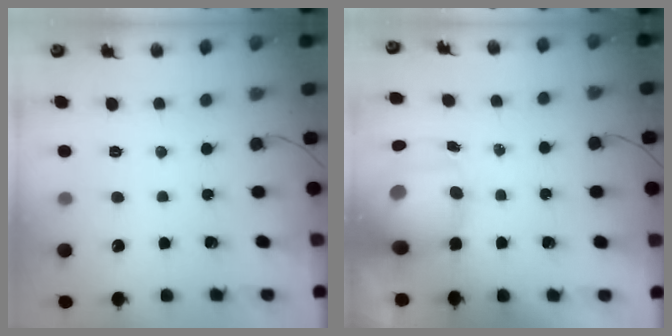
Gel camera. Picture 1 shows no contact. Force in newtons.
{"total": 13.1, "press": 12.7, "slide": 3.4}